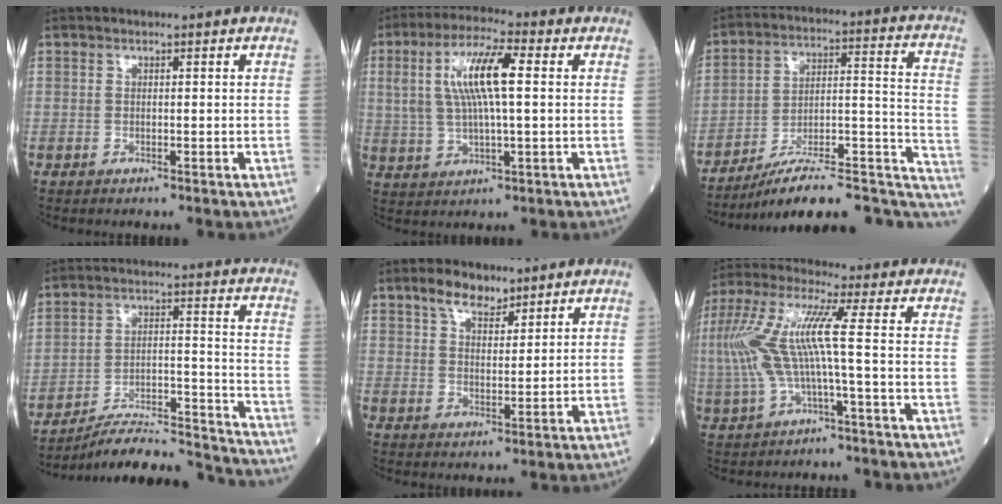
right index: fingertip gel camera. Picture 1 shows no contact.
{"total": 10.1, "force": [2.1, 2.0, 9.7], "torque": [-0.201, 0.017, 0.042]}
{"total": 20.0, "force": [-15.8, 5.3, 11.1], "torque": [-0.093, 0.057, -0.228]}
{"total": 19.5, "force": [-18.8, 0.0, 5.2], "torque": [-0.068, 0.015, -0.275]}
{"total": 5.2, "force": [4.0, 2.2, 2.5], "torque": [-0.050, 0.007, 0.077]}
{"total": 10.1, "force": [-0.5, 0.1, 10.1], "torque": [-0.232, 0.027, -0.010]}